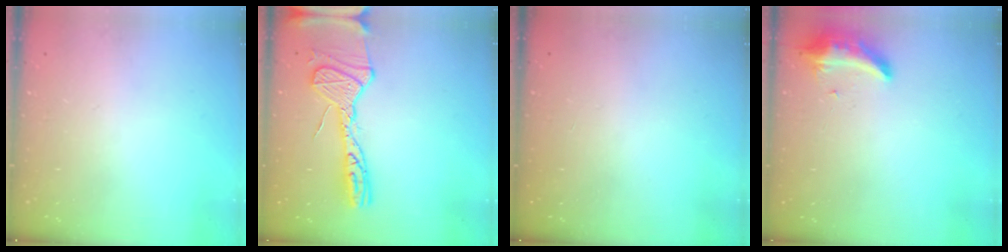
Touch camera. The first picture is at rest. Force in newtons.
{"total": 16.8, "press": 16.7, "slide": 1.7}
{"total": 0.0}
{"total": 8.6, "press": 8.6, "slide": 0.3}